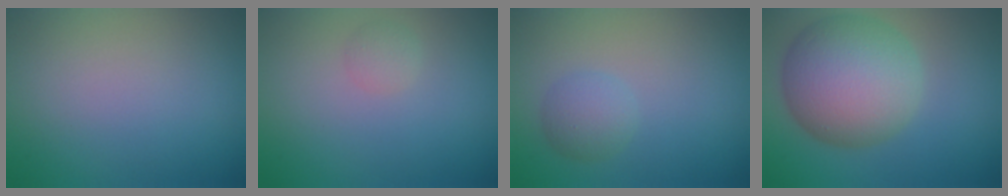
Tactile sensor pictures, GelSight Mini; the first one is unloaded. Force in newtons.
{"total": 1.1, "press": 1.1, "slide": 0.1}
{"total": 2.3, "press": 2.3, "slide": 0.1}
{"total": 10.1, "press": 10.1, "slide": 0.3}